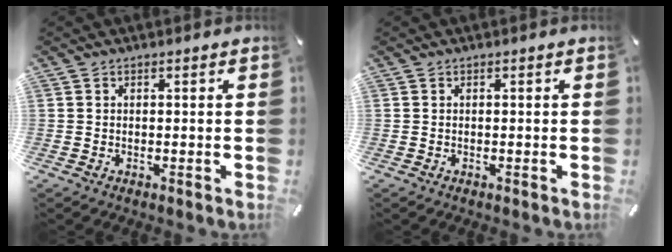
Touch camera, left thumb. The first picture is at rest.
{"total": 0.0}